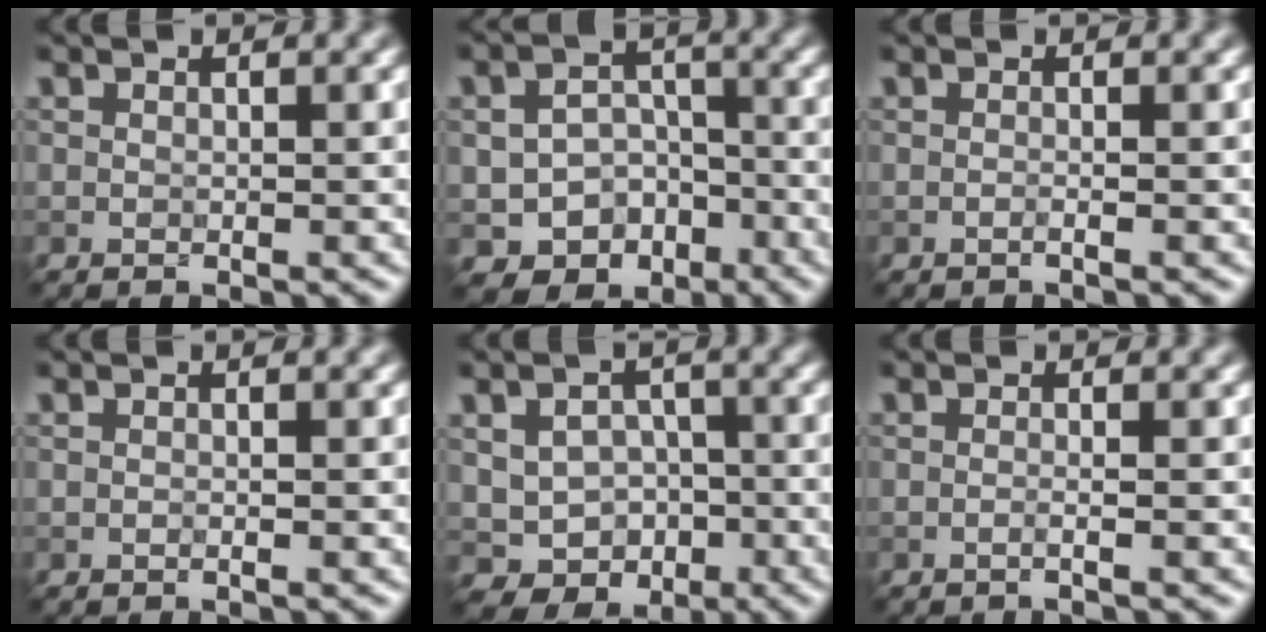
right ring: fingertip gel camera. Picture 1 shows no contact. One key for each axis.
{"total": 6.2, "fx": -3.4, "fy": 4.7, "fz": 2.3, "tx": -0.016, "ty": 0.002, "tz": -0.046}
{"total": 0.6, "fx": -0.2, "fy": 0.1, "fz": 0.6, "tx": -0.010, "ty": -0.007, "tz": -0.010}
{"total": 0.0}
{"total": 4.7, "fx": -1.2, "fy": 3.8, "fz": 2.4, "tx": -0.032, "ty": -0.002, "tz": -0.017}
{"total": 1.3, "fx": 0.0, "fy": 0.5, "fz": 1.2, "tx": -0.001, "ty": -0.012, "tz": -0.024}